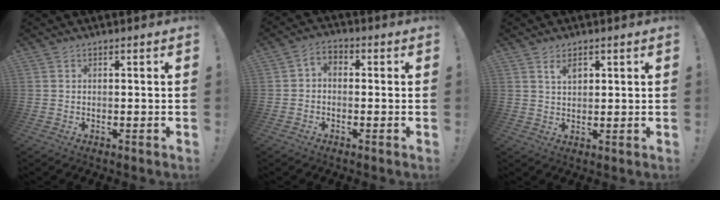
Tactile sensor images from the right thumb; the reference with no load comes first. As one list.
[{"total": 3.3, "force": [-1.5, 2.4, 1.8], "torque": [-0.035, 0.008, -0.028]}, {"total": 3.9, "force": [2.1, 2.0, 2.6], "torque": [-0.039, -0.003, 0.035]}]